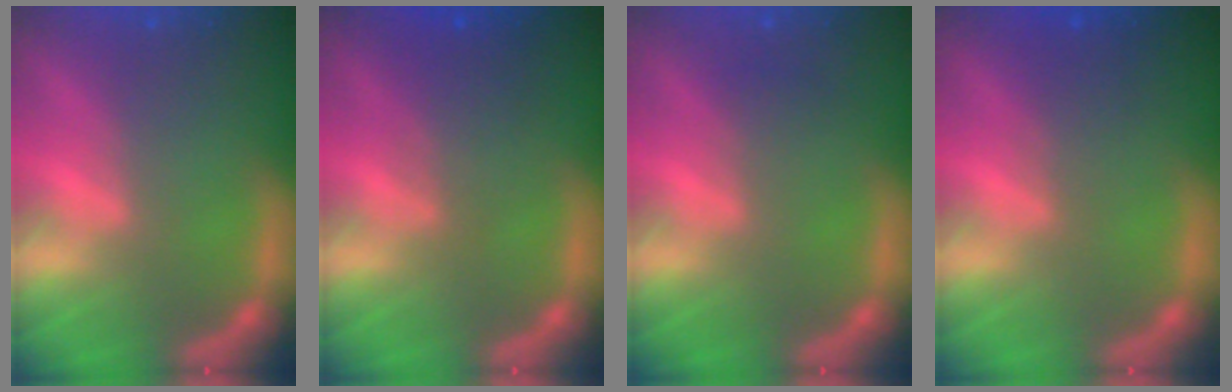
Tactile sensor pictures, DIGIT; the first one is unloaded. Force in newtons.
{"total": 3.0}
{"total": 1.0}
{"total": 2.0}